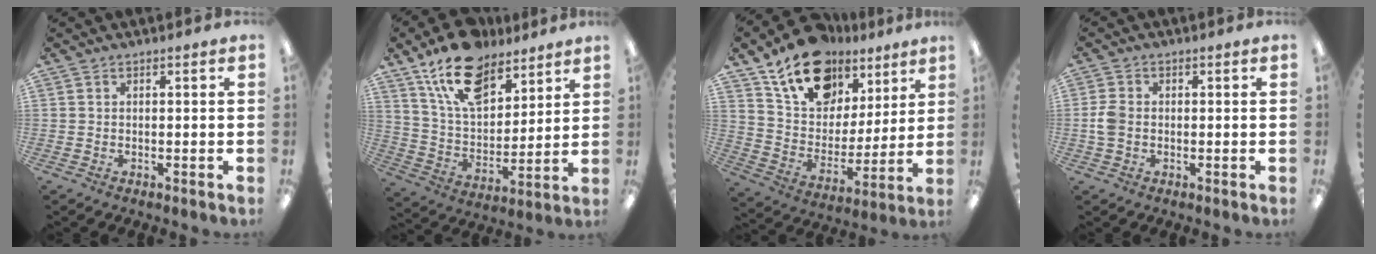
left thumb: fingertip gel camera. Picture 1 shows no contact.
{"total": 16.7, "force": [11.5, 8.9, 8.2], "torque": [-0.149, -0.056, 0.211]}
{"total": 17.6, "force": [12.5, 10.5, 6.6], "torque": [-0.127, -0.073, 0.231]}
{"total": 4.0, "force": [-0.4, 2.9, 2.7], "torque": [-0.054, 0.005, -0.008]}